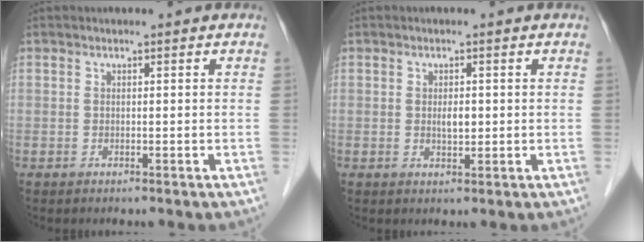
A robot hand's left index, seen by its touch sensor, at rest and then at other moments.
{"total": 1.9, "force": [0.1, 0.9, 1.6], "torque": [-0.023, -0.004, 0.003]}